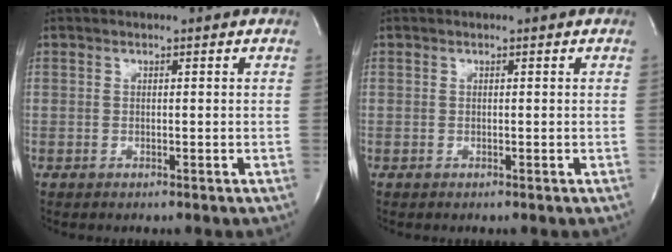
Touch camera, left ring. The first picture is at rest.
{"total": 0.0}